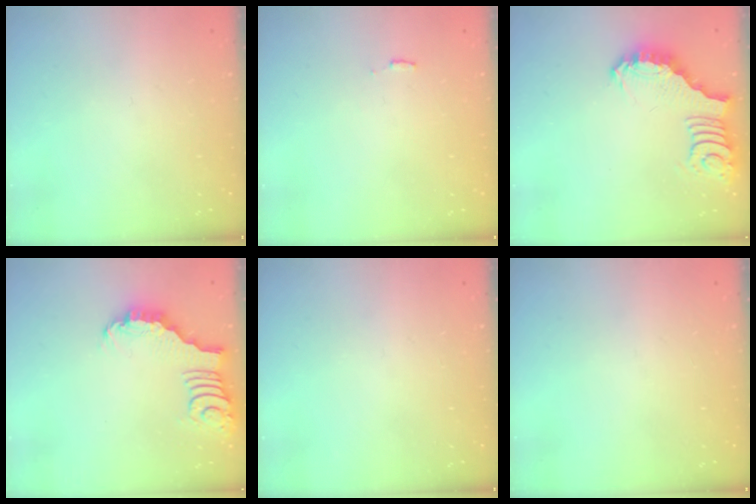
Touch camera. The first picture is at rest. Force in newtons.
{"total": 3.0, "press": 3.0, "slide": 0.2}
{"total": 3.5, "press": 3.4, "slide": 0.8}
{"total": 3.1, "press": 3.1, "slide": 0.3}
{"total": 0.0}
{"total": 0.0}